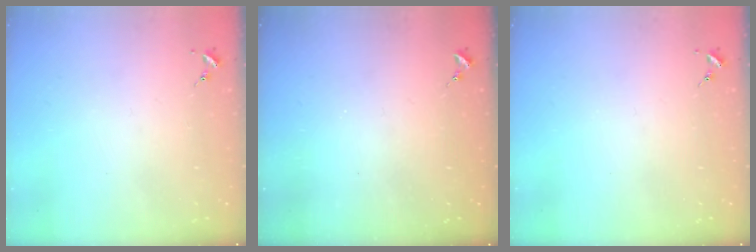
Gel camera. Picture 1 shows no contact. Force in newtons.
{"total": 0.0}
{"total": 0.0}